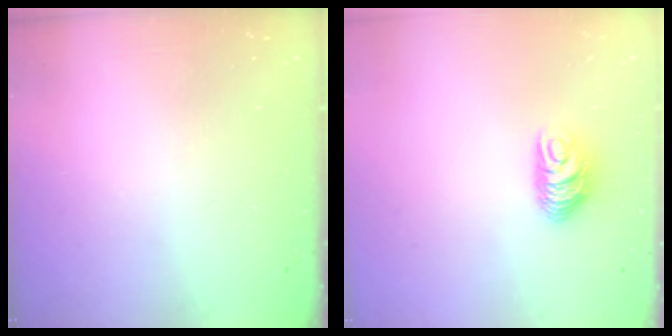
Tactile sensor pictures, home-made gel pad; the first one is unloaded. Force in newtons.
{"total": 7.3, "press": 7.3, "slide": 0.8}